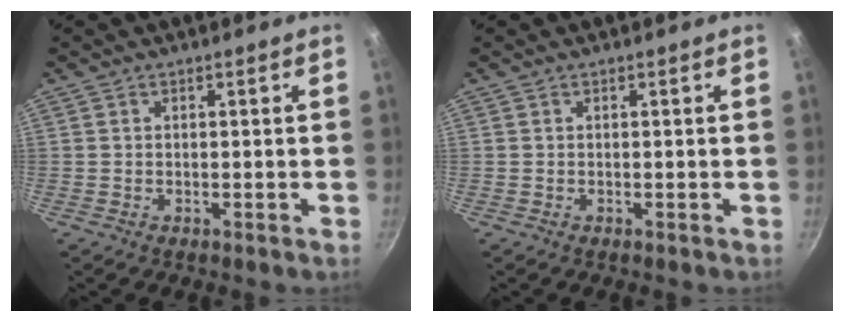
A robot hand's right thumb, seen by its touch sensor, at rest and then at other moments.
{"total": 0.0}